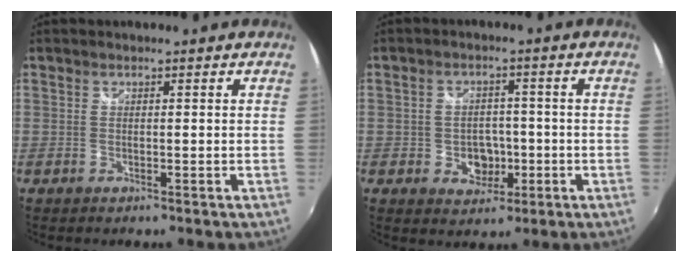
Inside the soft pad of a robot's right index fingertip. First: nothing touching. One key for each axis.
{"total": 5.6, "fx": -1.5, "fy": 4.7, "fz": 2.7, "tx": -0.055, "ty": 0.005, "tz": -0.014}